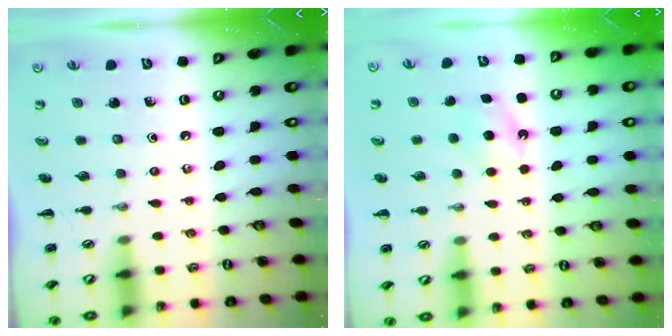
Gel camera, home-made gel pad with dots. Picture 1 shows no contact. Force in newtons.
{"total": 5.4, "press": 5.2, "slide": 1.2}